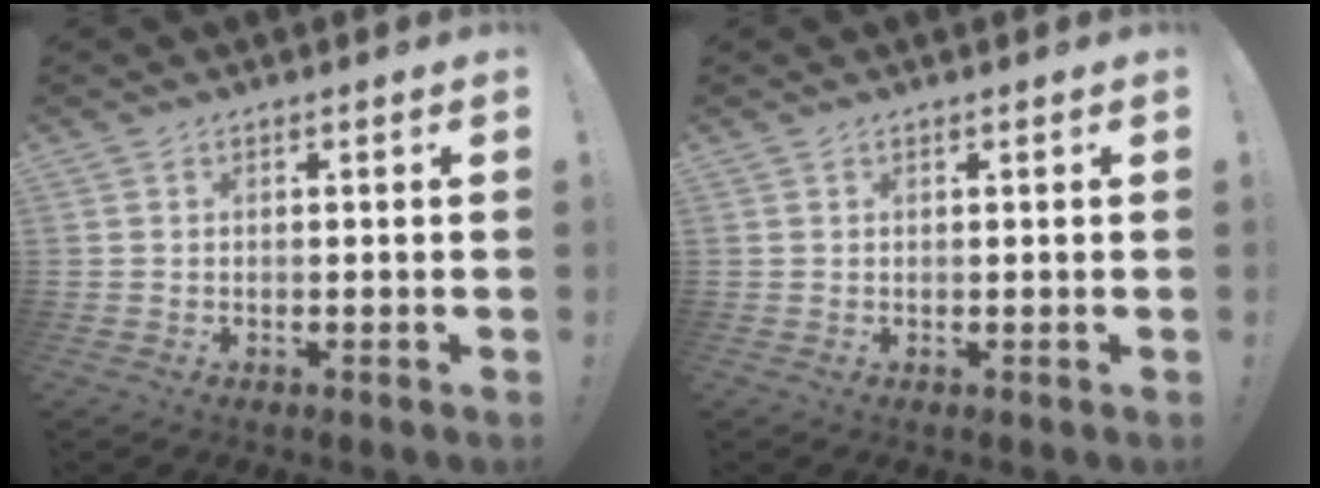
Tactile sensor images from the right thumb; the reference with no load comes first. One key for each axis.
{"total": 0.0}